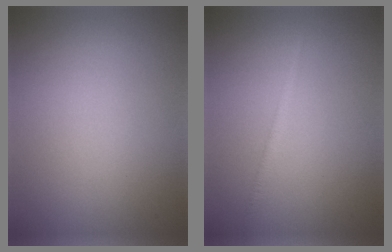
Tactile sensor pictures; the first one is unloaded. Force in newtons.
{"total": 1.2, "press": 1.2, "slide": 0.1}